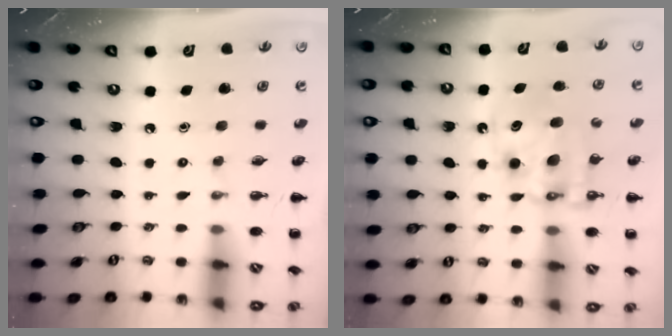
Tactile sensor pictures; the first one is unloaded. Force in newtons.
{"total": 11.3, "press": 11.0, "slide": 2.6}